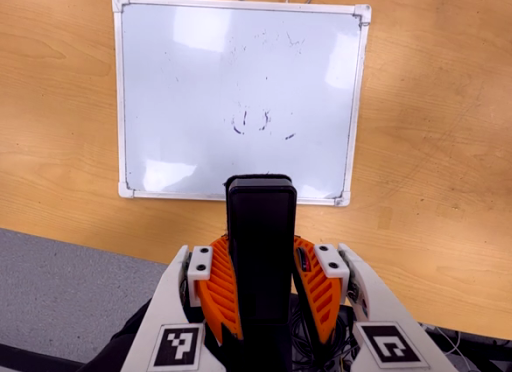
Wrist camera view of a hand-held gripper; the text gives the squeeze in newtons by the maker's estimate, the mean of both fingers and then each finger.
{"total": 9.5, "left": 7.9, "right": 11.2}